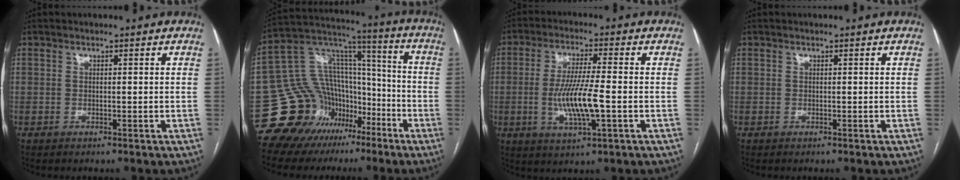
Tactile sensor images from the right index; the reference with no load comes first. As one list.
[{"total": 18.2, "force": [-9.6, 14.2, 6.0], "torque": [-0.098, 0.110, -0.147]}, {"total": 9.3, "force": [-1.7, 0.8, 9.1], "torque": [-0.180, -0.009, -0.031]}, {"total": 0.0}]